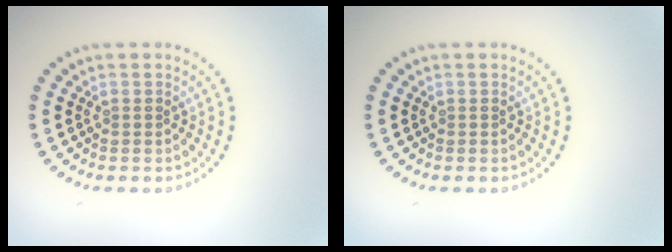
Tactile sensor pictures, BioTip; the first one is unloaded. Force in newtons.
{"total": 0.0}